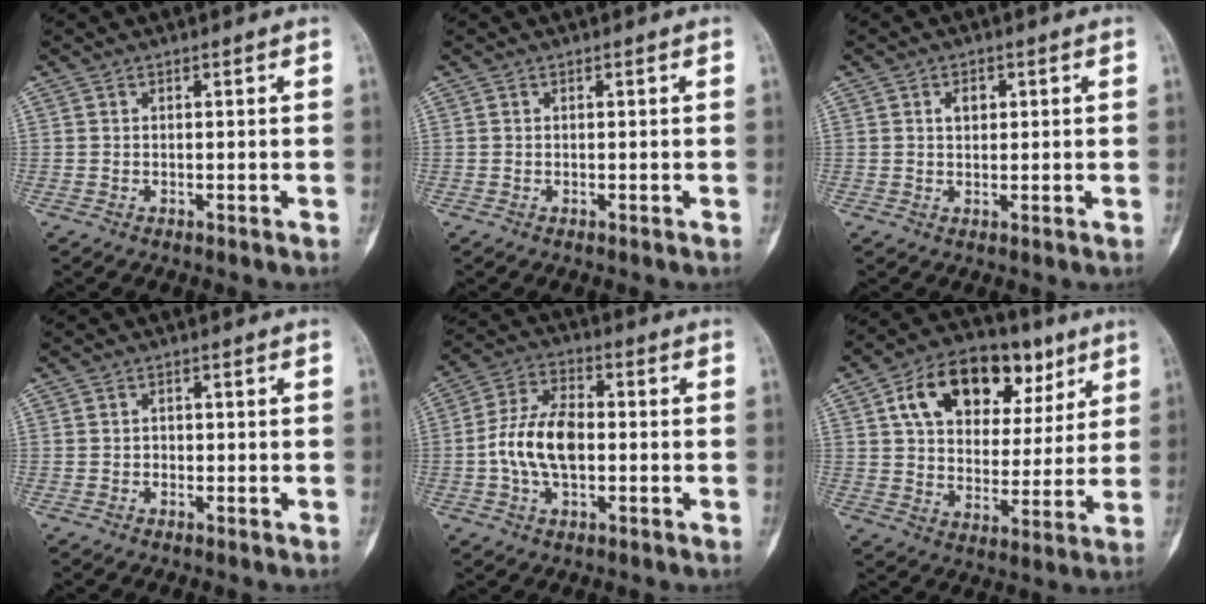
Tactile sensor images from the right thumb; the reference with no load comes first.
{"total": 0.0}
{"total": 2.5, "force": [0.8, 1.8, 1.6], "torque": [-0.018, 0.000, 0.011]}
{"total": 0.9, "force": [-0.2, 0.8, 0.3], "torque": [0.005, 0.004, -0.005]}
{"total": 11.3, "force": [-1.1, 6.5, 9.2], "torque": [-0.172, 0.025, -0.026]}
{"total": 20.2, "force": [8.7, 12.8, 12.9], "torque": [-0.164, -0.001, 0.137]}